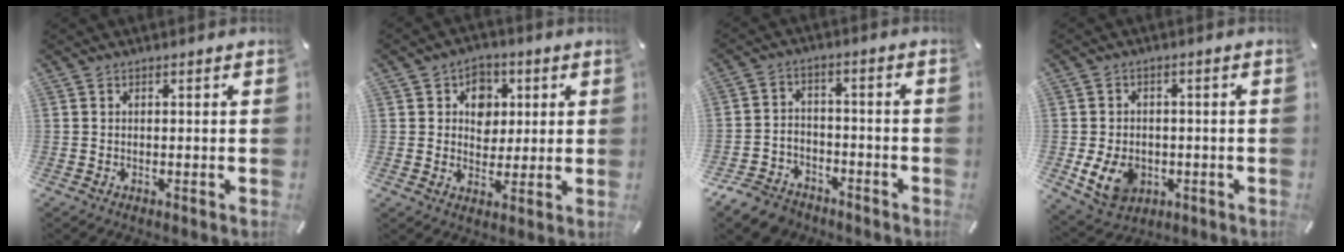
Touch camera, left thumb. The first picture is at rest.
{"total": 7.1, "force": [1.7, 6.4, 2.7], "torque": [-0.025, -0.005, 0.024]}
{"total": 7.8, "force": [-5.9, 4.6, 2.0], "torque": [-0.043, 0.028, -0.114]}
{"total": 8.8, "force": [-2.1, 7.0, 4.9], "torque": [-0.099, 0.008, -0.035]}